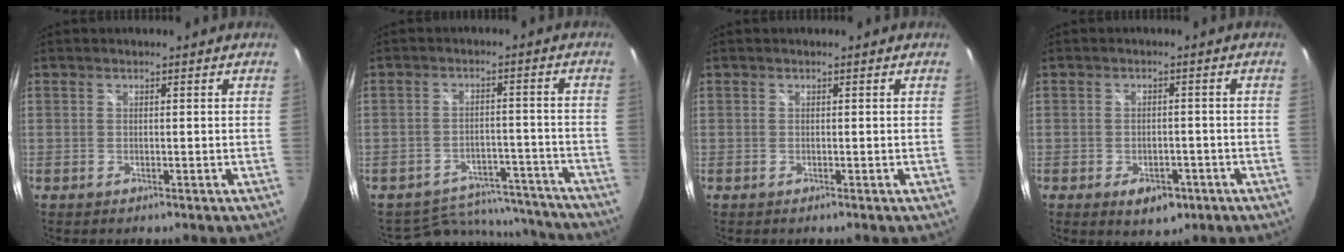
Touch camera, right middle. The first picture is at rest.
{"total": 14.6, "force": [-13.4, 5.3, 2.6], "torque": [-0.056, 0.028, -0.166]}
{"total": 0.0}
{"total": 5.8, "force": [-3.2, 3.5, 3.4], "torque": [-0.061, -0.003, -0.036]}